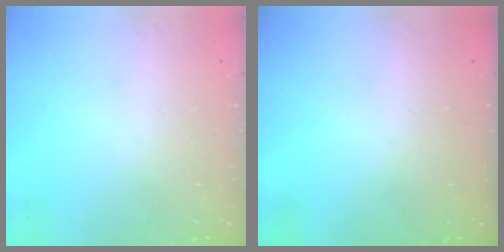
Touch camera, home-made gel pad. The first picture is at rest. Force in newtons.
{"total": 0.0}